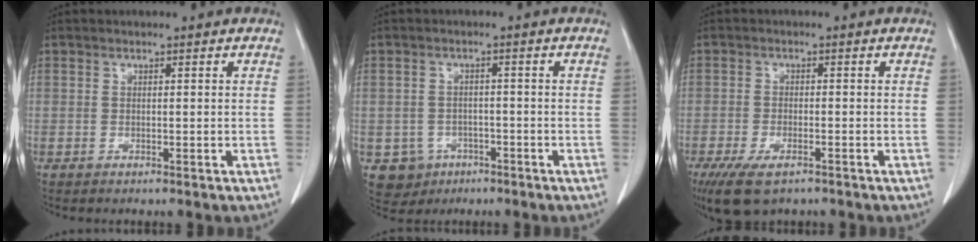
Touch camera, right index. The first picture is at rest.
{"total": 5.0, "force": [-2.3, 4.4, 0.6], "torque": [-0.010, 0.008, -0.030]}
{"total": 7.0, "force": [-4.7, 2.6, 4.5], "torque": [-0.084, -0.014, -0.079]}